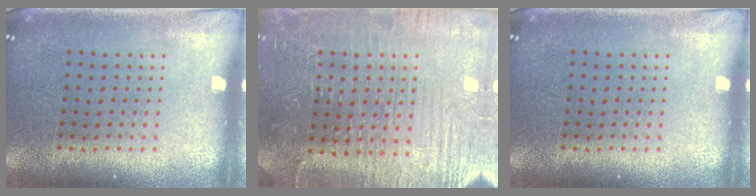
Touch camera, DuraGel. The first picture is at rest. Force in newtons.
{"total": 4.0, "press": 3.9, "slide": 0.9}
{"total": 0.0}